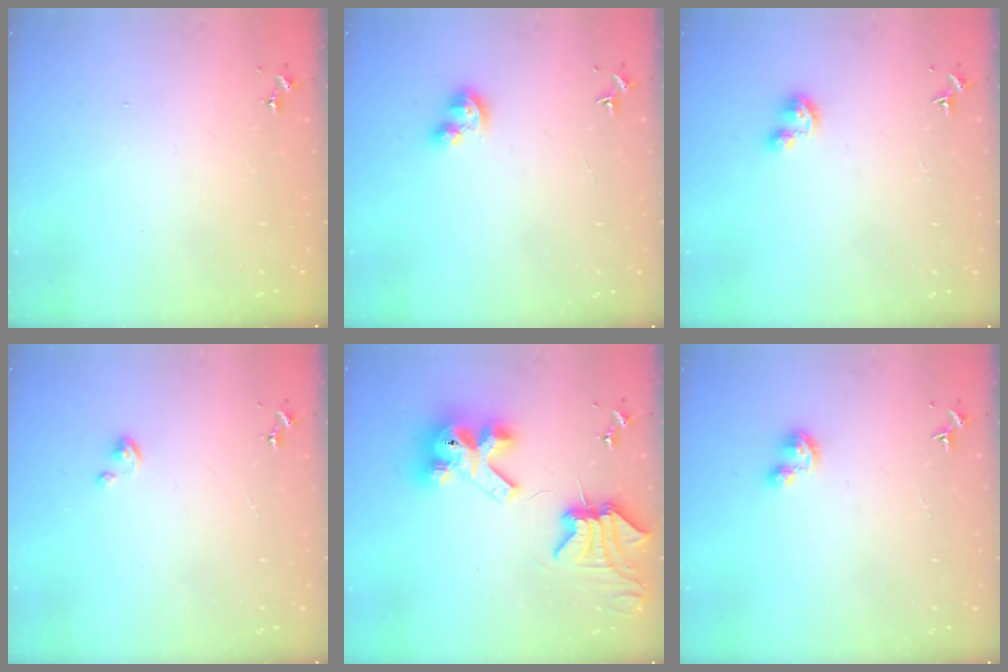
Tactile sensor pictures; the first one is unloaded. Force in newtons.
{"total": 6.6, "press": 6.6, "slide": 0.7}
{"total": 4.4, "press": 4.4, "slide": 0.4}
{"total": 2.8, "press": 2.8, "slide": 0.2}
{"total": 14.5, "press": 14.4, "slide": 1.7}
{"total": 4.4, "press": 4.4, "slide": 0.4}